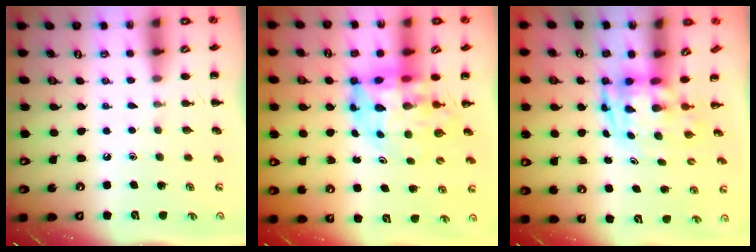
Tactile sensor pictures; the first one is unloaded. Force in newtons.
{"total": 11.0, "press": 10.4, "slide": 3.4}
{"total": 3.2, "press": 3.1, "slide": 0.8}